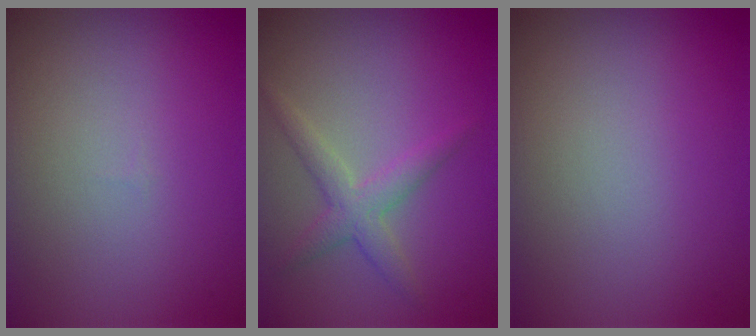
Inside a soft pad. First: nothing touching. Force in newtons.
{"total": 2.5, "press": 2.5, "slide": 0.1}
{"total": 0.0}